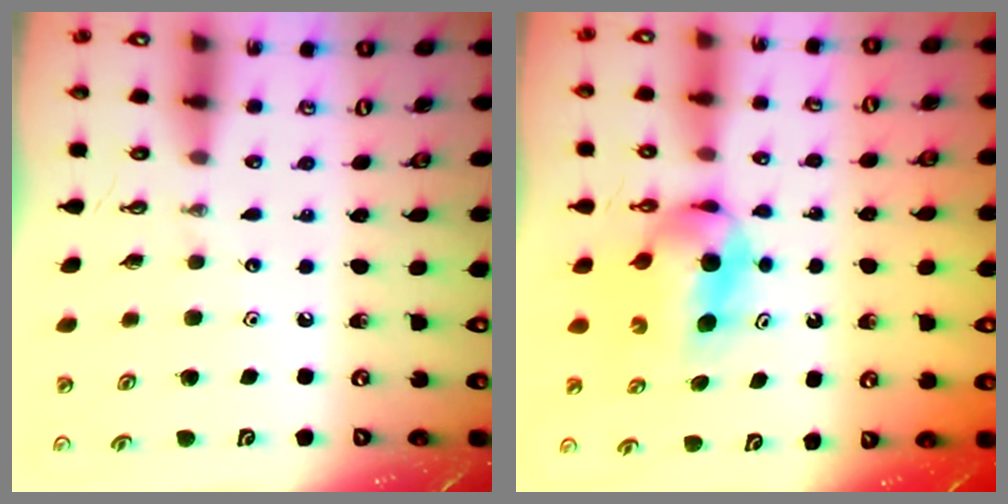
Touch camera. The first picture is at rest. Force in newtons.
{"total": 8.3, "press": 4.3, "slide": 7.1}